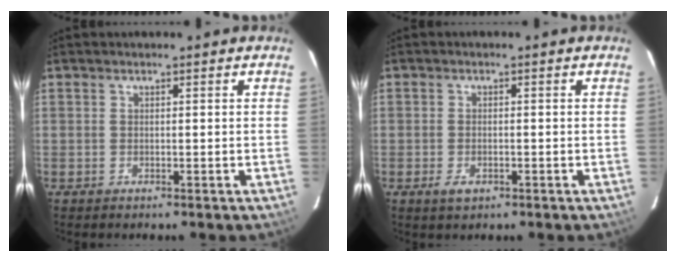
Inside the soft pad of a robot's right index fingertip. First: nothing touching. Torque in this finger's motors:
{"motor_torque": [0.24, 0.00, 0.08, 0.00]}